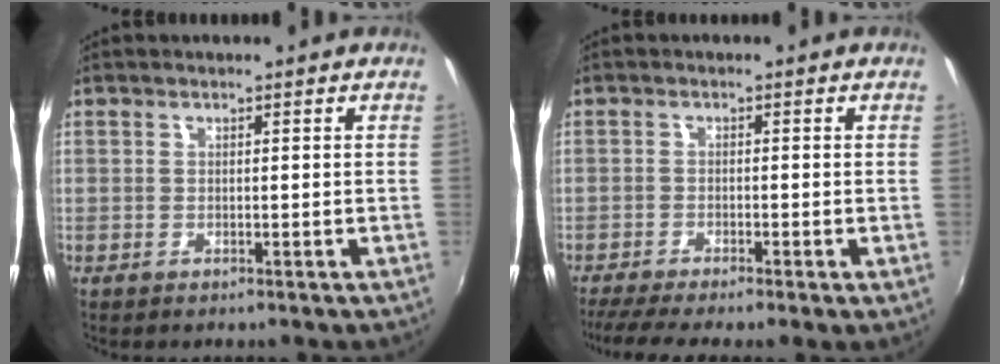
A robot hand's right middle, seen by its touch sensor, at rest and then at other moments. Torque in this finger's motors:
{"motor_torque": [0.92, -1.21, 0.21, 0.12]}